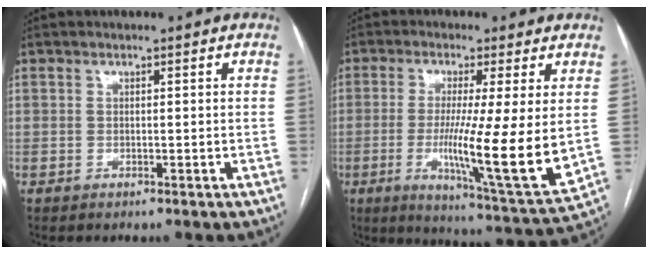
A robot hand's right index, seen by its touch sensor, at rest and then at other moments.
{"total": 14.5, "force": [-0.6, -0.1, 14.4], "torque": [-0.249, -0.038, -0.011]}